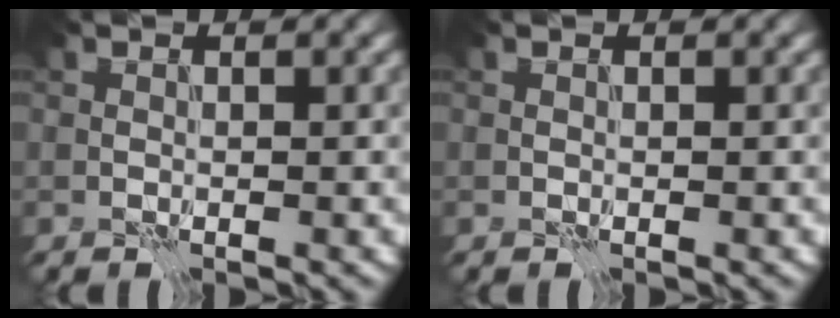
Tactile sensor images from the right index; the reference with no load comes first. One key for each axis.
{"total": 0.0}